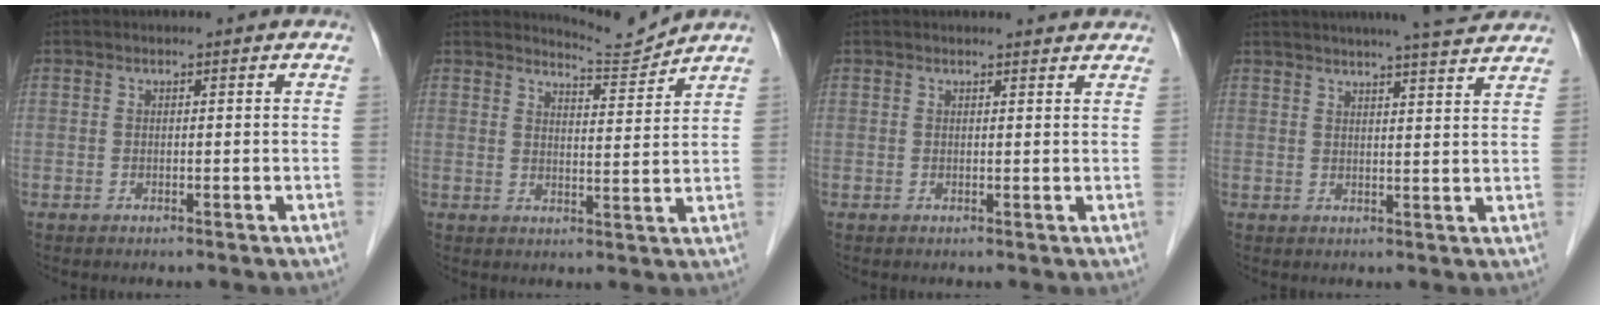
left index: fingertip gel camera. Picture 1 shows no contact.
{"total": 4.5, "force": [4.2, -1.2, -1.1], "torque": [0.004, -0.024, 0.073]}
{"total": 3.2, "force": [3.2, 0.4, 0.6], "torque": [-0.011, 0.005, 0.029]}
{"total": 11.0, "force": [9.7, 0.1, 5.1], "torque": [-0.076, 0.006, 0.114]}